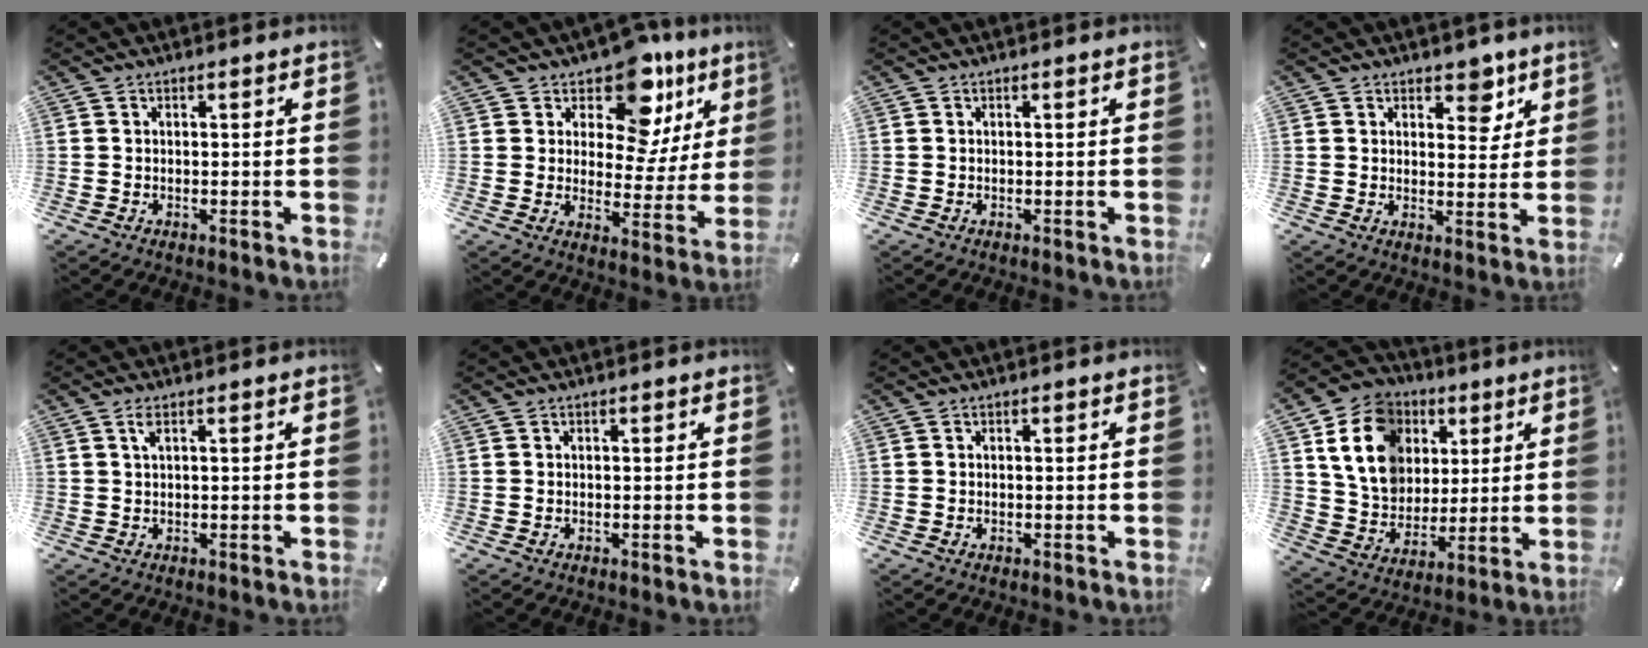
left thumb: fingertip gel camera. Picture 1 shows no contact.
{"total": 13.4, "force": [8.9, 7.4, 6.7], "torque": [-0.109, -0.065, 0.157]}
{"total": 0.0}
{"total": 6.0, "force": [3.9, 4.0, 2.4], "torque": [-0.007, -0.023, 0.059]}
{"total": 1.7, "force": [0.8, 0.3, 1.5], "torque": [-0.032, 0.003, 0.012]}
{"total": 0.0}
{"total": 0.0}
{"total": 16.0, "force": [5.1, 13.5, 7.0], "torque": [-0.144, -0.004, 0.100]}